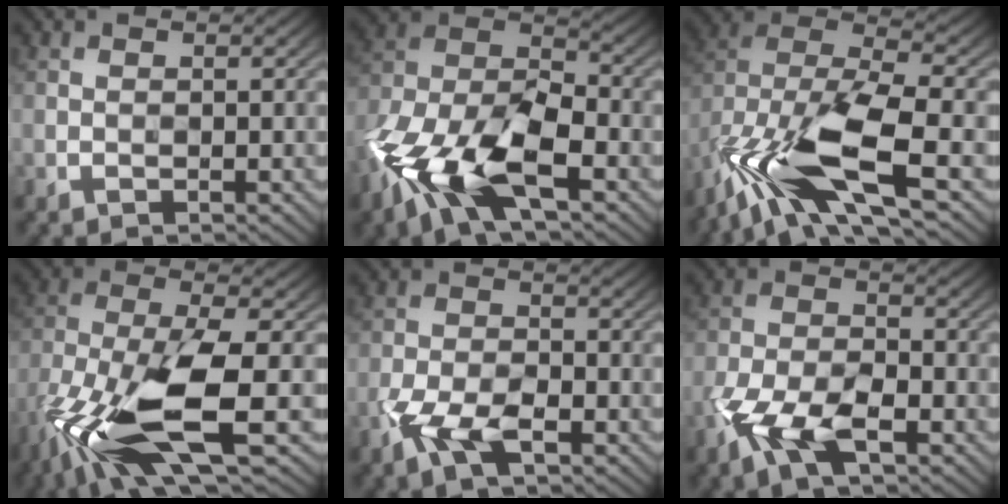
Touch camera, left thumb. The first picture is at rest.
{"total": 14.7, "force": [-7.7, 7.3, 10.2], "torque": [-0.226, -0.022, -0.165]}
{"total": 15.6, "force": [-8.0, 6.1, 11.9], "torque": [-0.270, -0.026, -0.148]}
{"total": 13.2, "force": [-6.0, 3.8, 11.1], "torque": [-0.236, -0.015, -0.118]}
{"total": 6.2, "force": [-3.2, 3.0, 4.3], "torque": [-0.090, -0.001, -0.073]}
{"total": 8.1, "force": [-4.2, 4.0, 5.6], "torque": [-0.121, -0.001, -0.093]}